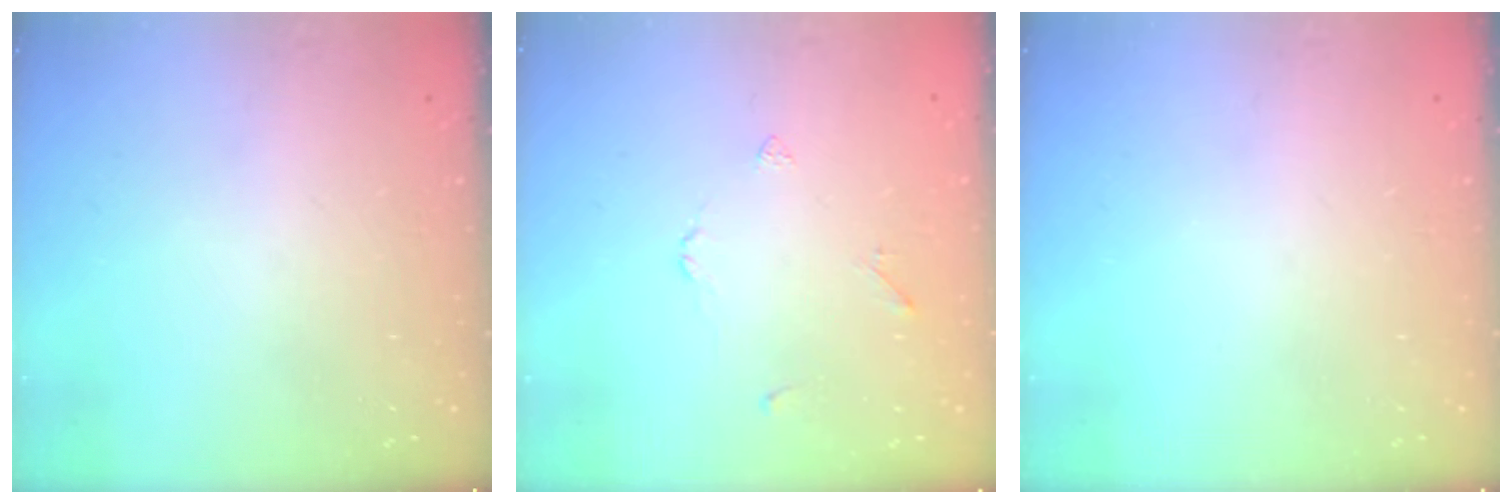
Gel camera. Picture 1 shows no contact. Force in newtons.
{"total": 2.2, "press": 2.2, "slide": 0.5}
{"total": 0.0}